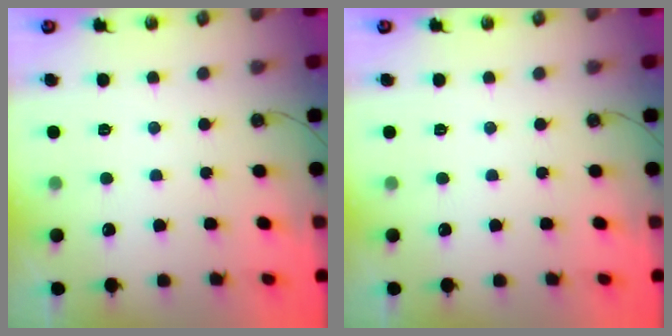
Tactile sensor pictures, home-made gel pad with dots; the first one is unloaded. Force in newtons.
{"total": 0.0}